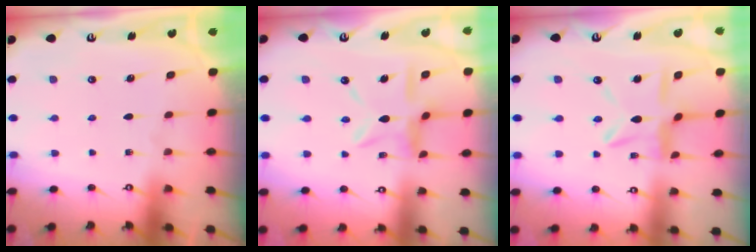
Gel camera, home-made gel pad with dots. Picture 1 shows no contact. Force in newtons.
{"total": 8.7, "press": 8.7, "slide": 0.6}
{"total": 9.0, "press": 8.9, "slide": 0.7}